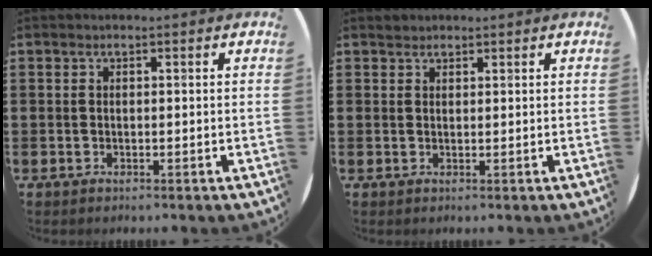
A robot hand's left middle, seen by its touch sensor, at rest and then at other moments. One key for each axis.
{"total": 0.9, "fx": 0.9, "fy": 0.3, "fz": 0.0, "tx": 0.007, "ty": -0.002, "tz": 0.017}